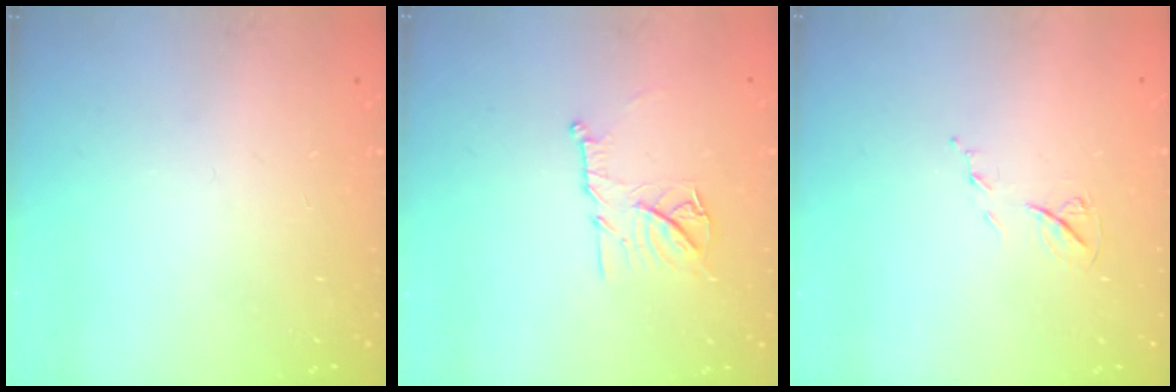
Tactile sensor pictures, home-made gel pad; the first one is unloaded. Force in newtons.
{"total": 11.4, "press": 11.4, "slide": 0.6}
{"total": 6.2, "press": 6.2, "slide": 0.7}